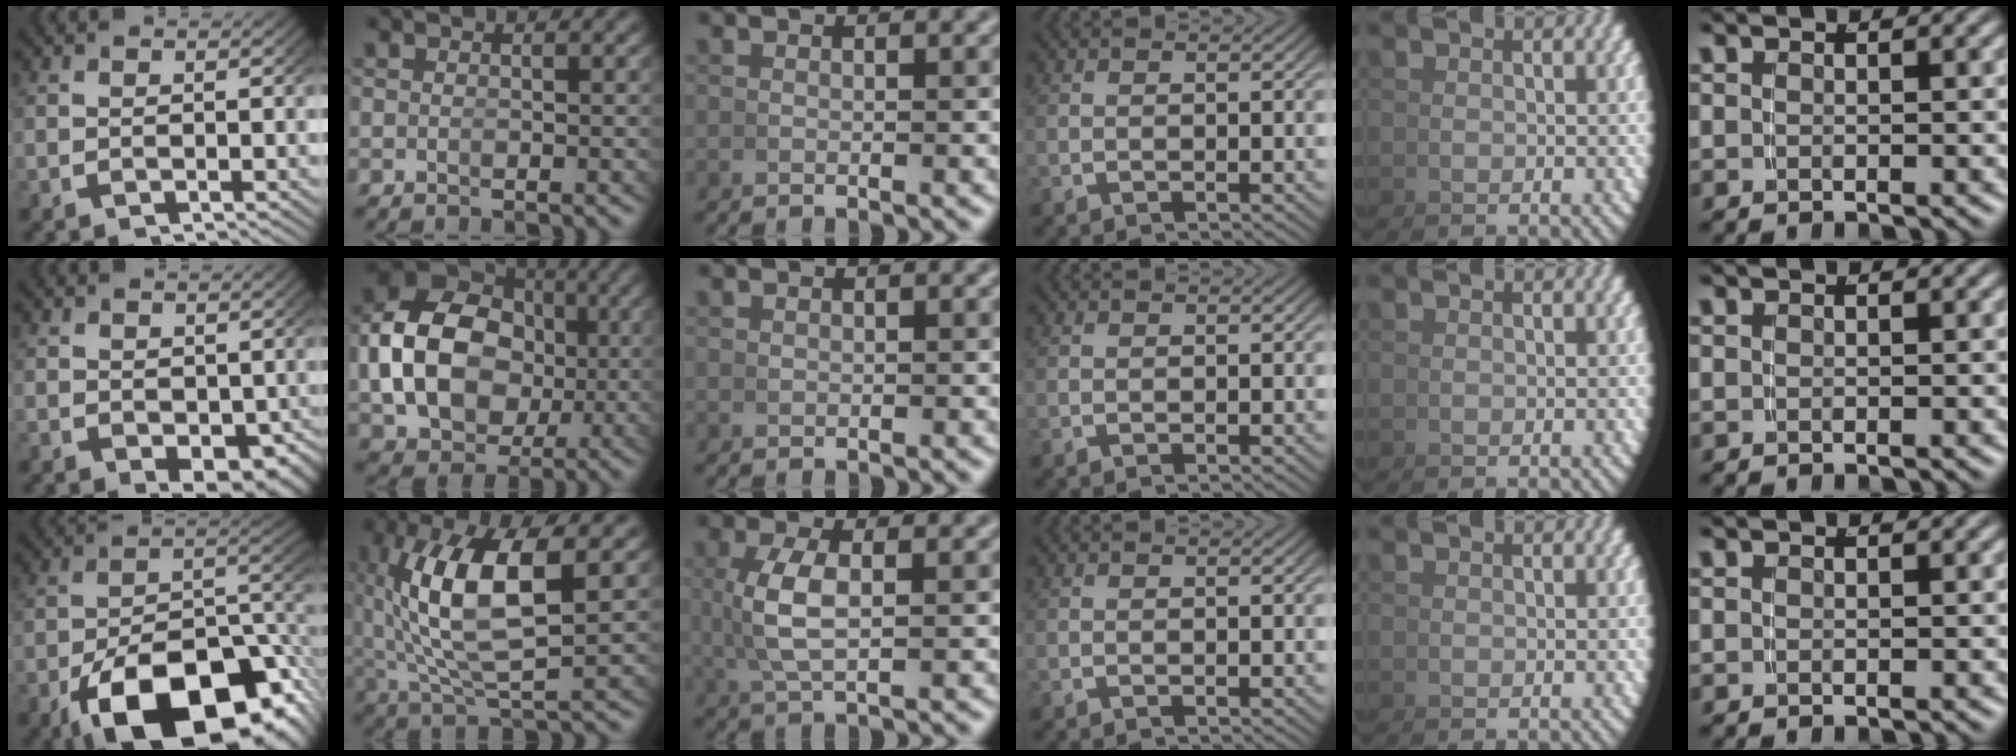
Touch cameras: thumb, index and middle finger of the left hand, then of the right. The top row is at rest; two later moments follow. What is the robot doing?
{"motion": "lift_and_place", "object": "bowl"}